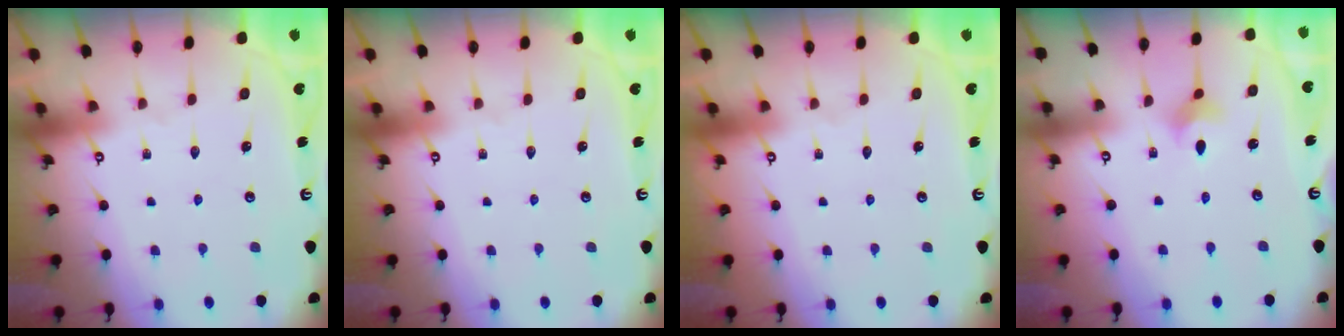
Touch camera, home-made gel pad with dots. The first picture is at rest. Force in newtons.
{"total": 0.0}
{"total": 0.0}
{"total": 2.9, "press": 2.9, "slide": 0.7}